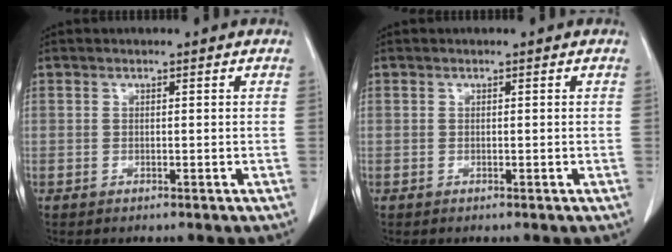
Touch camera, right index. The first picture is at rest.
{"total": 0.0}